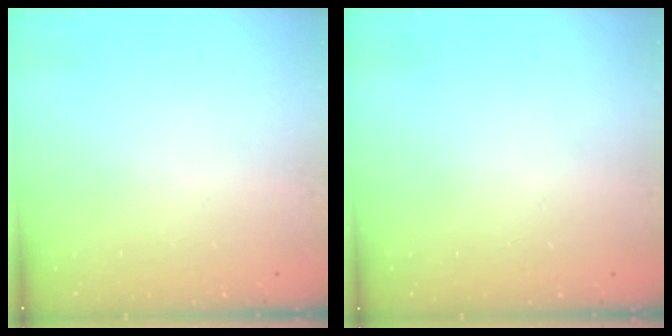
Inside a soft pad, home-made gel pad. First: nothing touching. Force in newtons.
{"total": 2.6, "press": 2.6, "slide": 0.2}